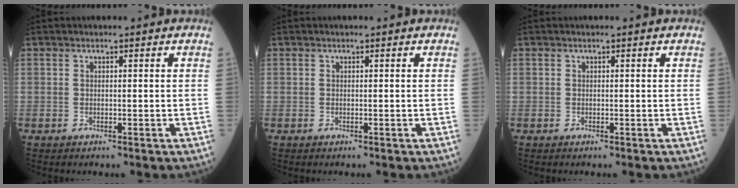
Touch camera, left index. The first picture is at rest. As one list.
[{"total": 0.0}, {"total": 0.0}]